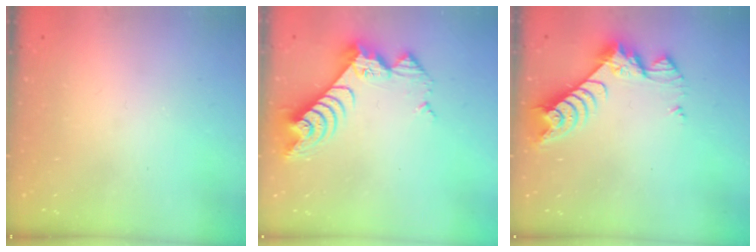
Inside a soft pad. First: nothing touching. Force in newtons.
{"total": 10.4, "press": 10.4, "slide": 1.1}
{"total": 7.6, "press": 7.5, "slide": 0.7}